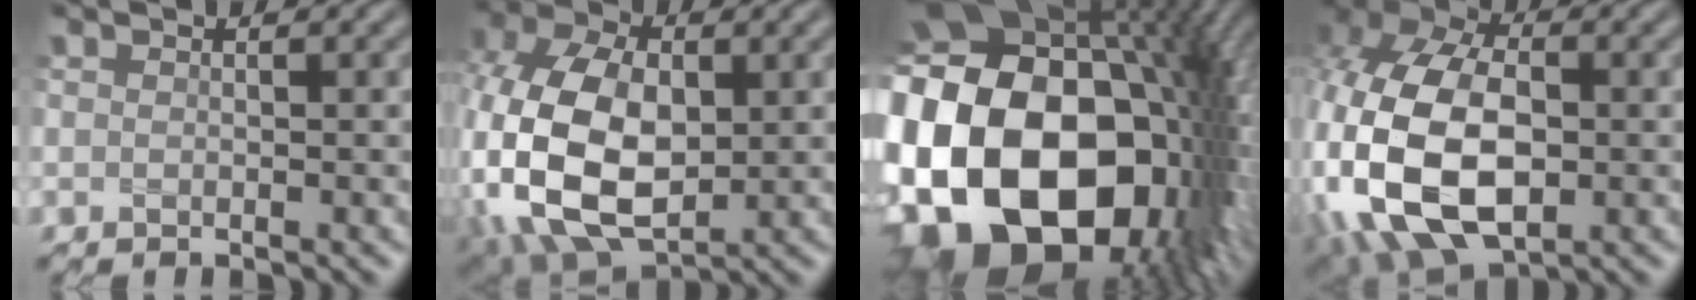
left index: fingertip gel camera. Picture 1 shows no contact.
{"total": 13.6, "force": [-1.2, 8.9, 10.2], "torque": [-0.248, -0.014, -0.024]}
{"total": 24.1, "force": [-2.7, 17.0, 16.9], "torque": [-0.342, -0.062, -0.045]}
{"total": 14.0, "force": [-2.3, 9.2, 10.3], "torque": [-0.245, -0.025, -0.043]}